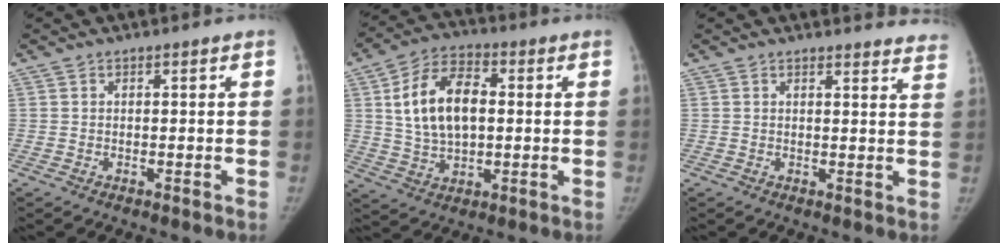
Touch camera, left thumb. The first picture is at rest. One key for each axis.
{"total": 13.8, "fx": 2.0, "fy": 8.4, "fz": 10.8, "tx": -0.178, "ty": 0.011, "tz": 0.035}
{"total": 9.6, "fx": 9.4, "fy": 1.6, "fz": 0.8, "tx": 0.033, "ty": -0.065, "tz": 0.073}